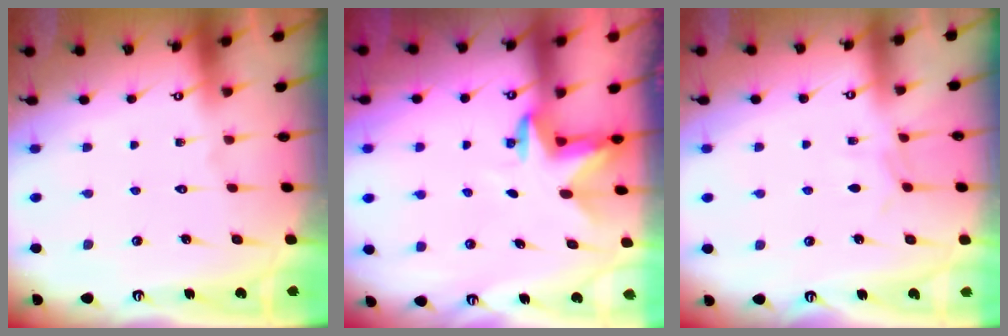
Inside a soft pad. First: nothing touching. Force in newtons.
{"total": 3.1, "press": 3.0, "slide": 0.8}
{"total": 3.8, "press": 3.8, "slide": 0.2}